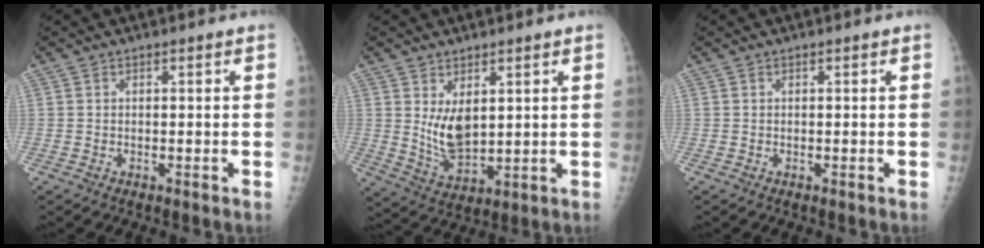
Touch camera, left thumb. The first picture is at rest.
{"total": 7.5, "force": [2.2, 4.1, 5.8], "torque": [-0.089, -0.028, 0.057]}
{"total": 0.0}